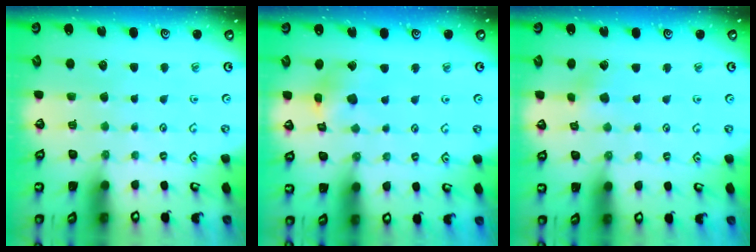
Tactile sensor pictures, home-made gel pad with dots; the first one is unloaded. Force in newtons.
{"total": 9.6, "press": 9.5, "slide": 1.2}
{"total": 2.9, "press": 2.9, "slide": 0.7}